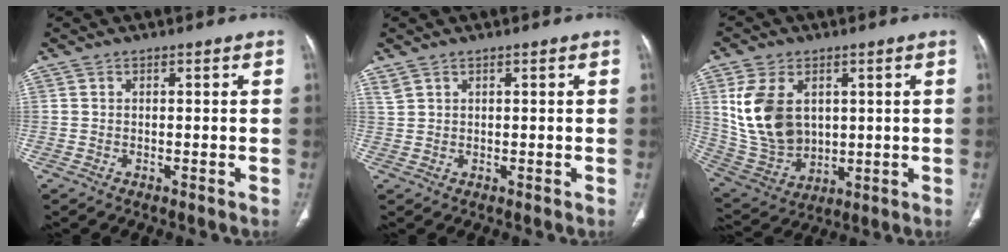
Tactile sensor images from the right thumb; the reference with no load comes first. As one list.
[{"total": 1.2, "force": [1.0, 0.4, 0.4], "torque": [-0.004, 0.003, 0.024]}, {"total": 14.4, "force": [3.5, 10.0, 9.8], "torque": [-0.172, -0.013, 0.090]}]